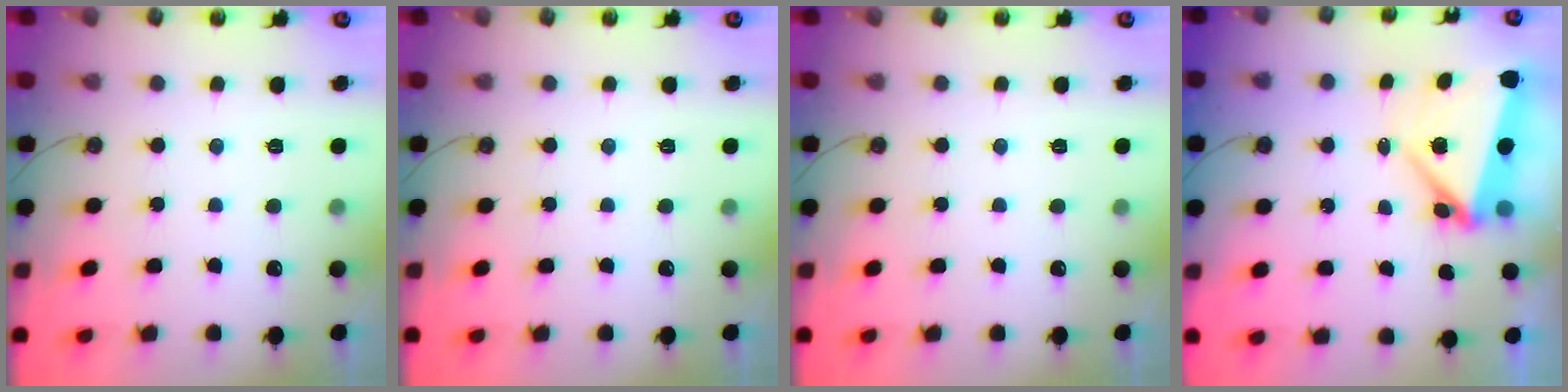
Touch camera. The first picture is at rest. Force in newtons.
{"total": 0.0}
{"total": 0.0}
{"total": 5.3, "press": 5.3, "slide": 0.9}